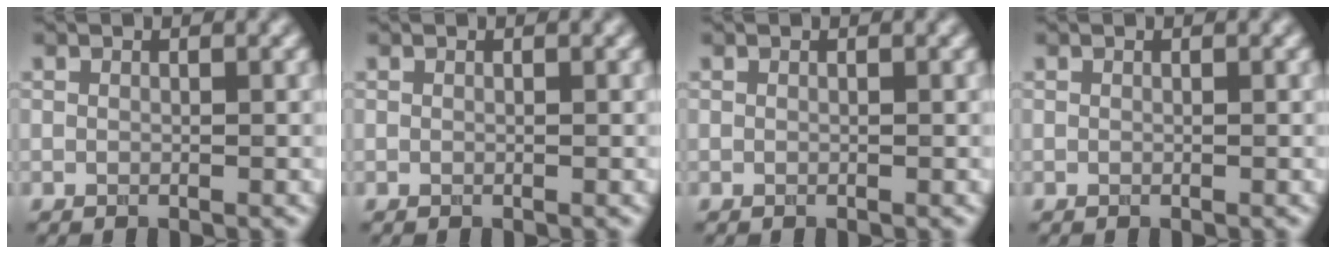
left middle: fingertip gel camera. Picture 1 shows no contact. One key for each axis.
{"total": 0.0}
{"total": 0.0}
{"total": 0.0}